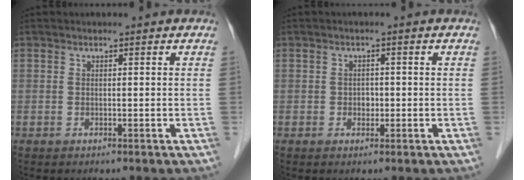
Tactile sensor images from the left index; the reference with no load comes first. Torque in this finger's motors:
{"motor_torque": [0.07, 0.16, -0.01, 0.00]}